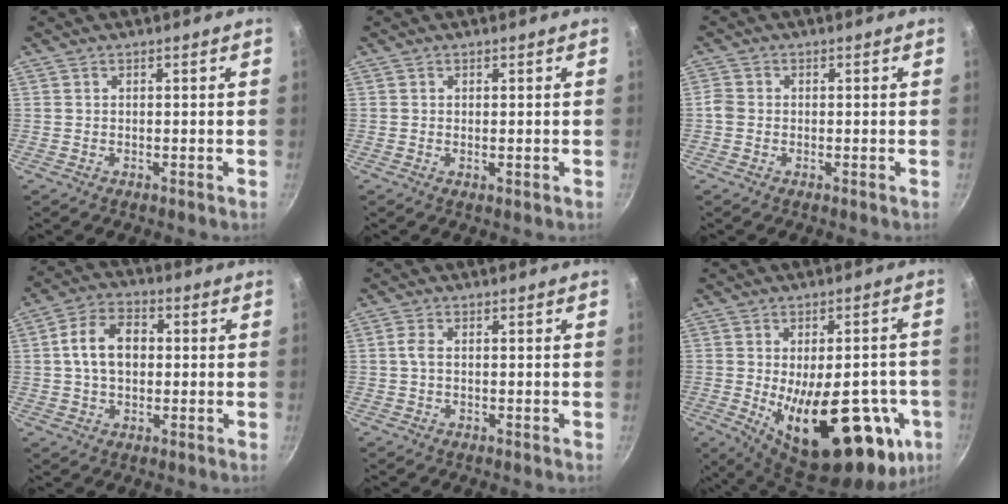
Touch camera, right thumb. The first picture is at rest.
{"total": 1.0, "force": [-0.1, 0.4, 0.9], "torque": [-0.015, -0.002, -0.002]}
{"total": 1.7, "force": [-0.4, 1.4, 0.8], "torque": [-0.015, 0.004, -0.011]}
{"total": 9.6, "force": [0.7, 6.7, 6.9], "torque": [-0.100, 0.022, 0.002]}
{"total": 2.0, "force": [-0.1, 1.0, 1.7], "torque": [-0.044, 0.007, -0.004]}
{"total": 26.3, "force": [-6.6, 11.9, 22.5], "torque": [-0.275, -0.011, -0.072]}